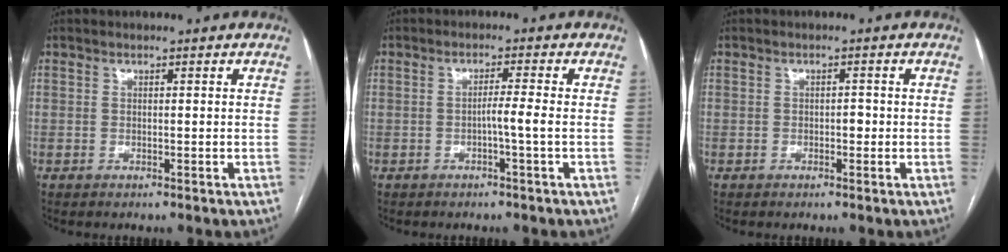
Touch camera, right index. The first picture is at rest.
{"total": 2.5, "force": [-0.8, -0.8, 2.3], "torque": [-0.035, 0.001, -0.015]}
{"total": 1.2, "force": [-0.3, 0.7, 0.9], "torque": [-0.010, 0.003, -0.004]}